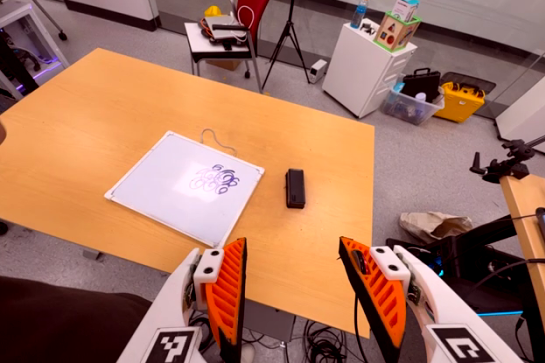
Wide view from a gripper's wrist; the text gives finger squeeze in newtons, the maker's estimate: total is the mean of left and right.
{"total": 0.0}